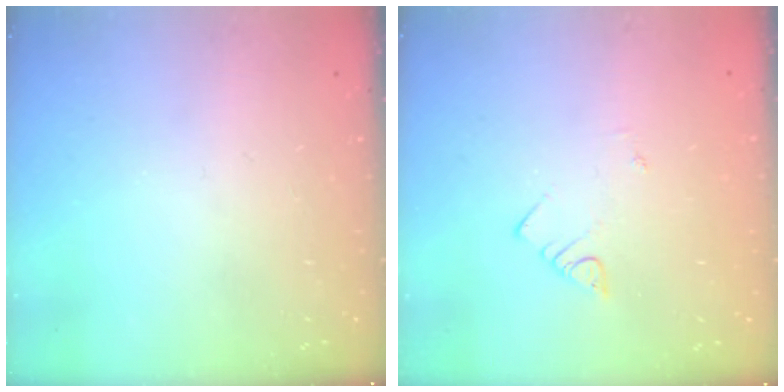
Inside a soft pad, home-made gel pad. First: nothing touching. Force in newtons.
{"total": 2.1, "press": 2.1, "slide": 0.4}